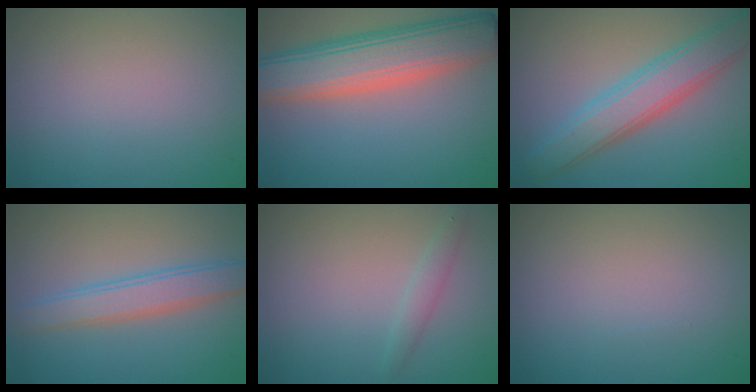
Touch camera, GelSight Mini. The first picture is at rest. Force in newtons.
{"total": 8.5, "press": 8.5, "slide": 0.5}
{"total": 5.4, "press": 5.4, "slide": 0.1}
{"total": 3.5, "press": 3.5, "slide": 0.1}
{"total": 1.3, "press": 1.3, "slide": 0.1}
{"total": 0.0}